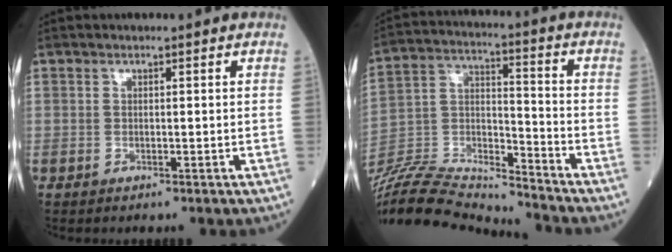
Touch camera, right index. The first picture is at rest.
{"total": 20.5, "force": [-19.9, 0.7, 5.0], "torque": [-0.113, 0.009, -0.347]}